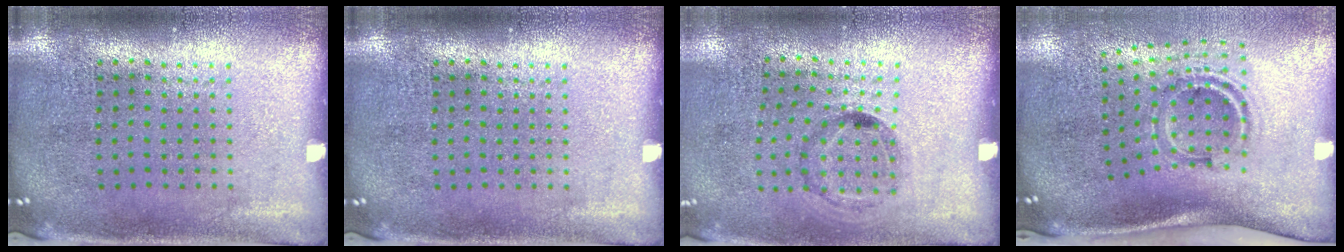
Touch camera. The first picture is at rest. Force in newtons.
{"total": 0.0}
{"total": 1.2, "press": 0.7, "slide": 1.0}
{"total": 1.5, "press": 1.1, "slide": 1.0}